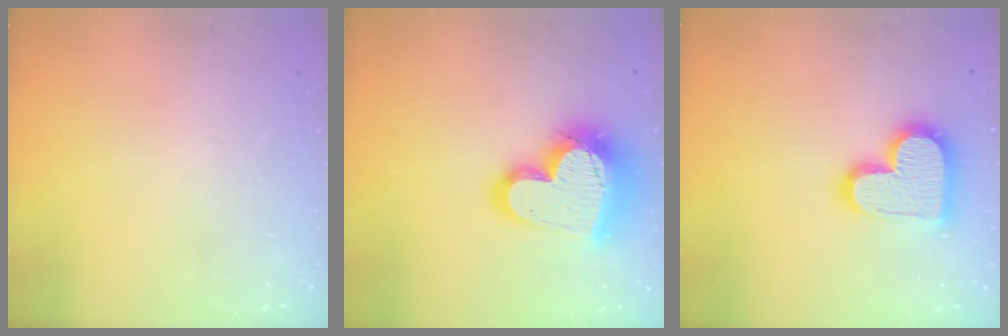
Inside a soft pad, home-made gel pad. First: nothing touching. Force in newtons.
{"total": 23.0, "press": 22.9, "slide": 1.8}
{"total": 16.6, "press": 16.6, "slide": 1.1}